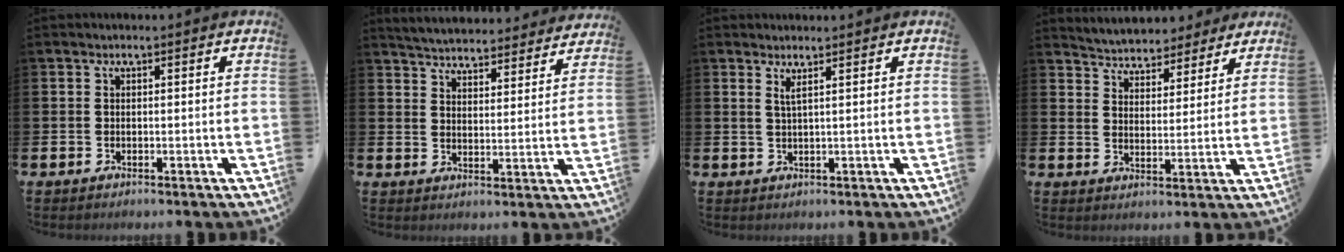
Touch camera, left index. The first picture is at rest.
{"total": 5.2, "force": [5.2, 0.7, 0.1], "torque": [-0.018, -0.042, 0.089]}
{"total": 1.4, "force": [1.1, -0.4, 0.7], "torque": [-0.017, -0.002, 0.020]}
{"total": 5.1, "force": [4.9, 1.3, -0.3], "torque": [-0.013, -0.040, 0.084]}